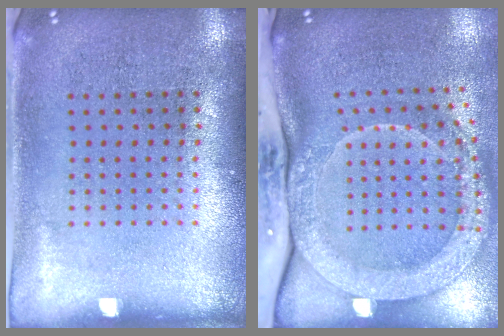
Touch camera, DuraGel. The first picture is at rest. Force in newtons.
{"total": 3.0, "press": 2.3, "slide": 1.9}